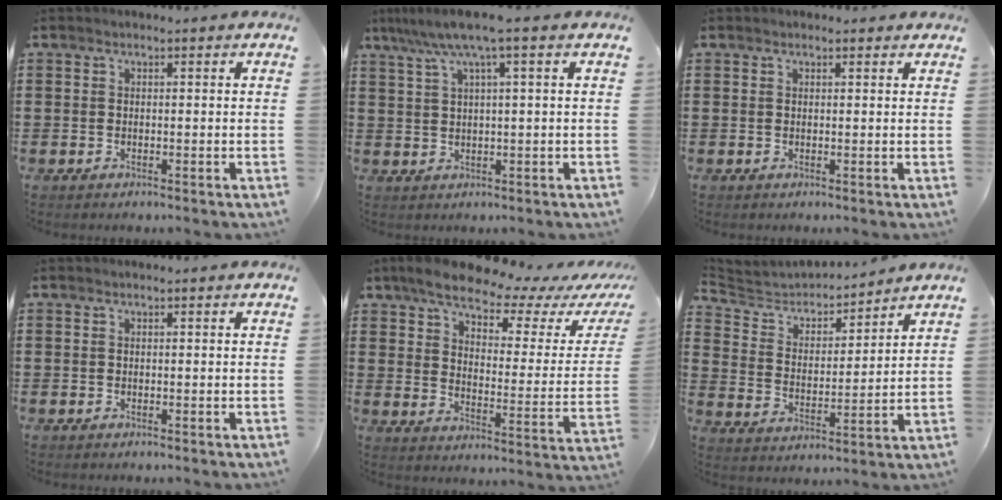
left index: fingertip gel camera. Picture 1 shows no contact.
{"total": 5.5, "force": [2.5, 0.0, 4.9], "torque": [-0.106, -0.003, 0.037]}
{"total": 0.7, "force": [0.5, 0.4, 0.3], "torque": [-0.006, 0.003, 0.011]}
{"total": 0.0}
{"total": 7.8, "force": [6.9, 1.8, 3.3], "torque": [-0.083, -0.042, 0.115]}
{"total": 4.8, "force": [4.6, 1.3, 0.5], "torque": [-0.043, -0.033, 0.074]}